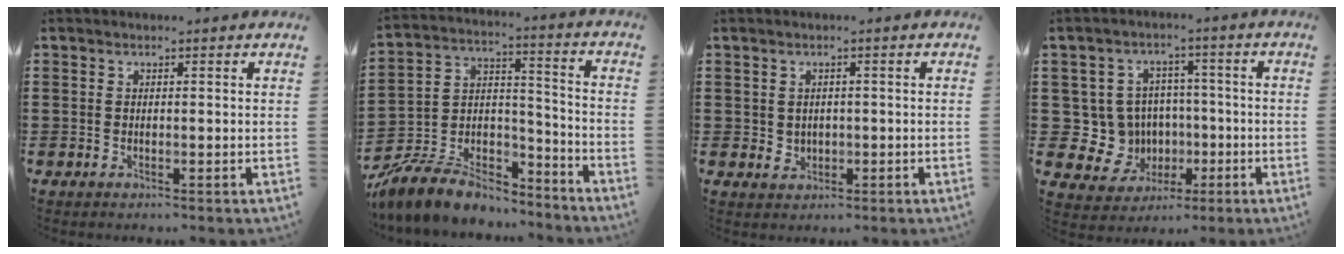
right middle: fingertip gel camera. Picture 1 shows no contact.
{"total": 9.4, "force": [-8.4, 3.1, 3.1], "torque": [-0.066, 0.021, -0.165]}
{"total": 1.8, "force": [0.4, 1.7, 0.3], "torque": [-0.012, 0.008, 0.005]}
{"total": 7.8, "force": [-0.5, 7.6, 1.7], "torque": [-0.062, 0.006, 0.001]}